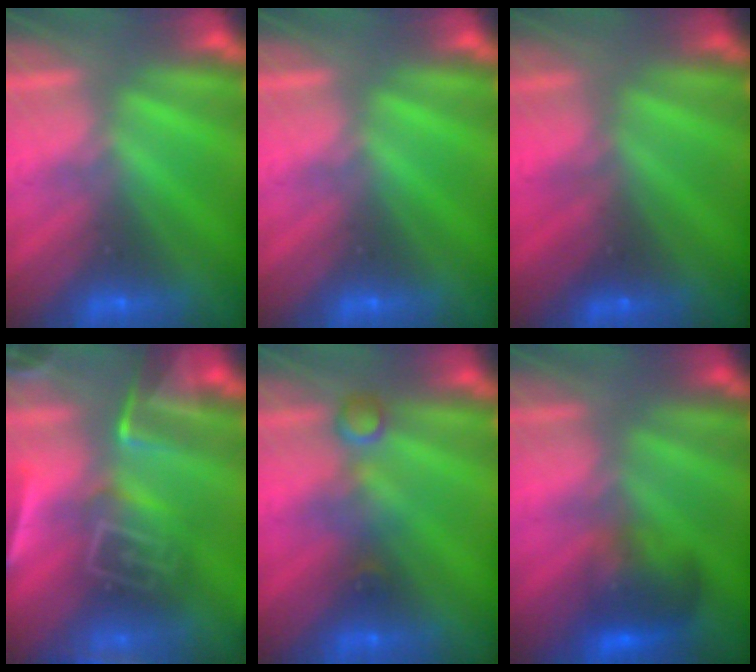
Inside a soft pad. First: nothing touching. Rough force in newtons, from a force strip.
{"total": 0.0}
{"total": 2.1}
{"total": 7.8}
{"total": 3.1}
{"total": 6.4}